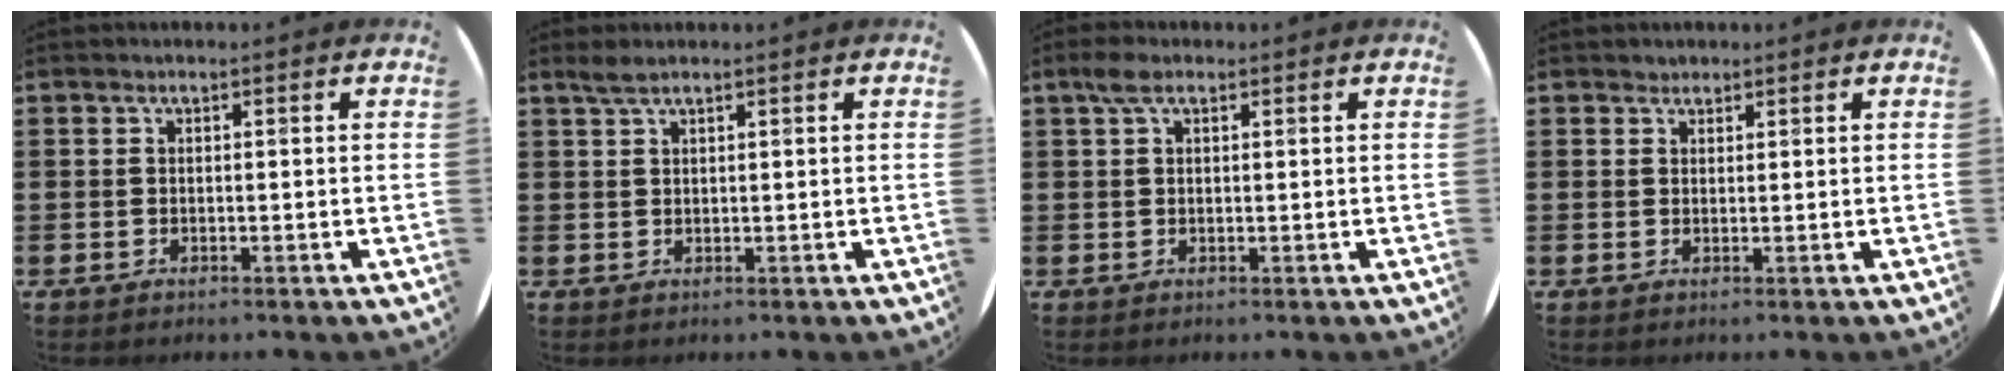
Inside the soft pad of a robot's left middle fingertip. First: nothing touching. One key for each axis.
{"total": 1.6, "fx": 1.3, "fy": 0.2, "fz": 0.8, "tx": -0.018, "ty": 0.002, "tz": 0.024}
{"total": 2.3, "fx": 1.4, "fy": 1.0, "fz": 1.5, "tx": -0.034, "ty": 0.006, "tz": 0.025}
{"total": 1.1, "fx": 1.0, "fy": 0.3, "fz": -0.1, "tx": 0.000, "ty": 0.001, "tz": 0.020}